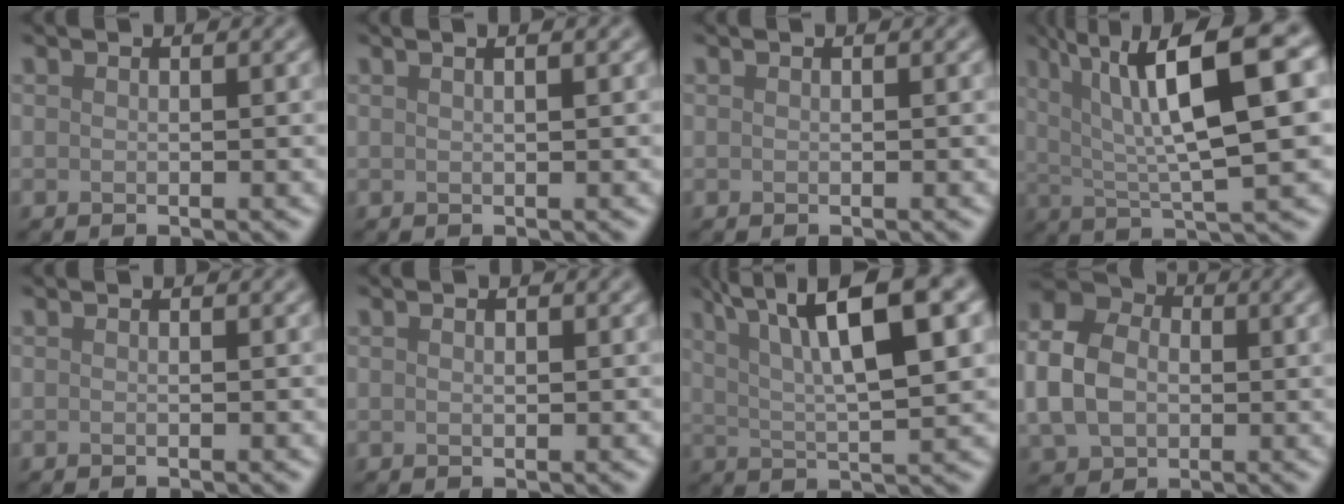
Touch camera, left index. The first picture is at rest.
{"total": 2.3, "force": [1.2, 1.0, 1.7], "torque": [-0.007, 0.005, -0.003]}
{"total": 0.0}
{"total": 11.8, "force": [4.3, 2.7, 10.7], "torque": [-0.165, 0.021, 0.072]}
{"total": 0.0}
{"total": 0.6, "force": [0.2, 0.3, 0.5], "torque": [-0.010, 0.002, 0.003]}
{"total": 10.1, "force": [4.5, 2.4, 8.7], "torque": [-0.131, 0.018, 0.074]}
{"total": 7.4, "force": [-0.1, 5.7, 4.6], "torque": [-0.113, 0.001, -0.003]}